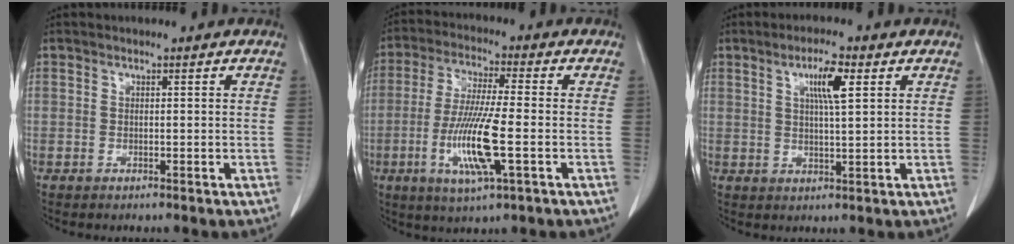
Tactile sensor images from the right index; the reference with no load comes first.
{"total": 11.4, "force": [-3.0, 0.7, 11.0], "torque": [-0.223, -0.016, -0.059]}
{"total": 5.5, "force": [2.2, 0.5, 5.0], "torque": [-0.089, 0.001, 0.038]}